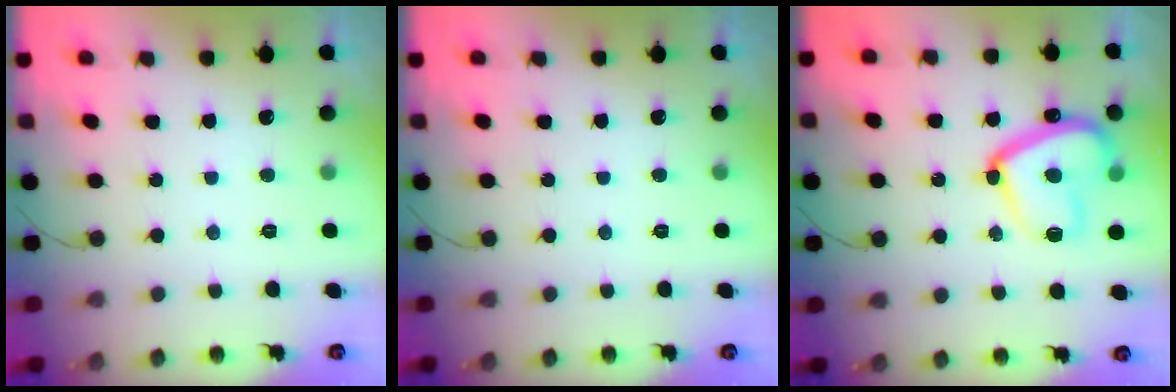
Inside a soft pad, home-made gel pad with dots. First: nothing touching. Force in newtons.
{"total": 0.0}
{"total": 16.8, "press": 16.8, "slide": 1.6}